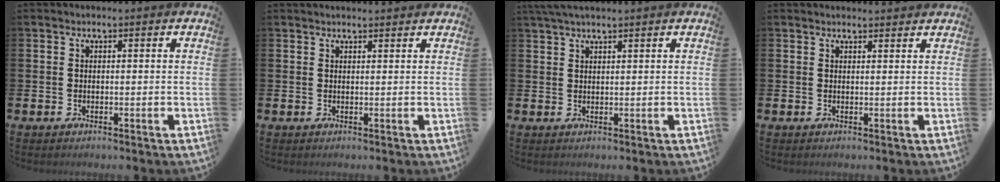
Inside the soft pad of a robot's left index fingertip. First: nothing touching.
{"total": 1.2, "force": [1.2, 0.2, 0.1], "torque": [0.007, -0.003, 0.019]}
{"total": 2.5, "force": [2.2, 0.1, 1.2], "torque": [-0.031, 0.002, 0.041]}
{"total": 1.3, "force": [1.3, 0.1, 0.0], "torque": [0.009, -0.005, 0.021]}